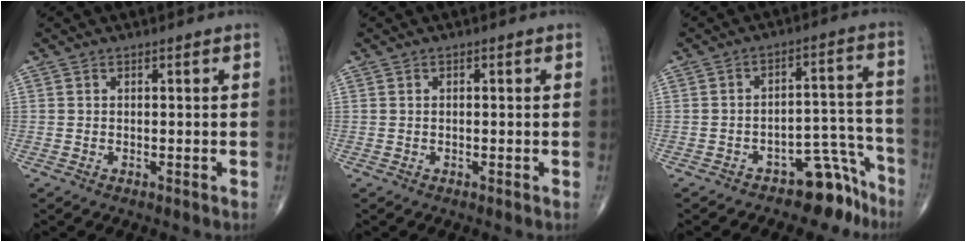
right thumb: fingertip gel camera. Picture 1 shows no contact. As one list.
[{"total": 0.0}, {"total": 7.8, "force": [-6.3, 3.7, 2.5], "torque": [0.016, 0.105, -0.096]}]